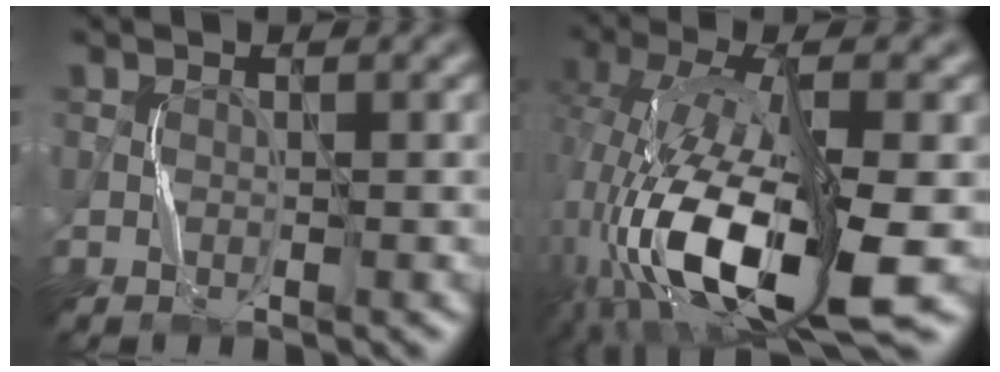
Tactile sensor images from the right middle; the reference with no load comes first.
{"total": 13.2, "force": [-4.9, 5.0, 11.2], "torque": [-0.234, -0.017, -0.084]}